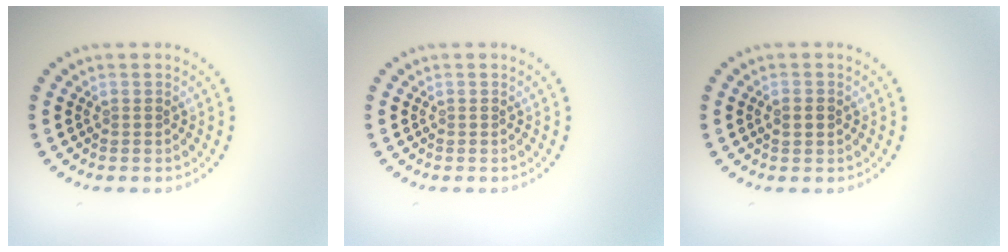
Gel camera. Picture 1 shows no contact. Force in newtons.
{"total": 0.0}
{"total": 1.7, "press": 1.7, "slide": 0.1}